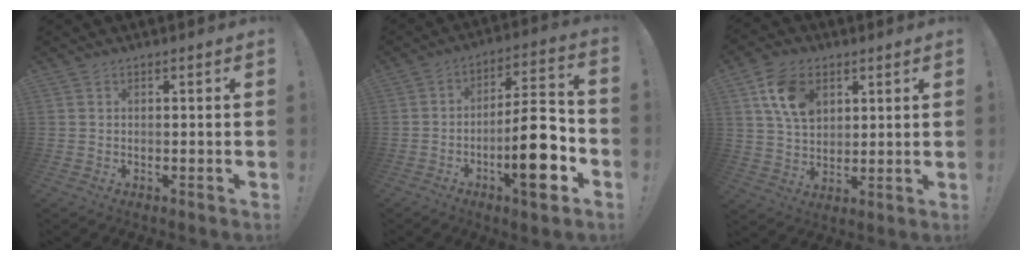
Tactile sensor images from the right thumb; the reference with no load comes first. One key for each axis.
{"total": 16.9, "fx": -5.9, "fy": 4.7, "fz": 15.2, "tx": -0.230, "ty": 0.030, "tz": -0.092}
{"total": 12.5, "fx": 5.3, "fy": 8.5, "fz": 7.4, "tx": -0.114, "ty": -0.006, "tz": 0.103}